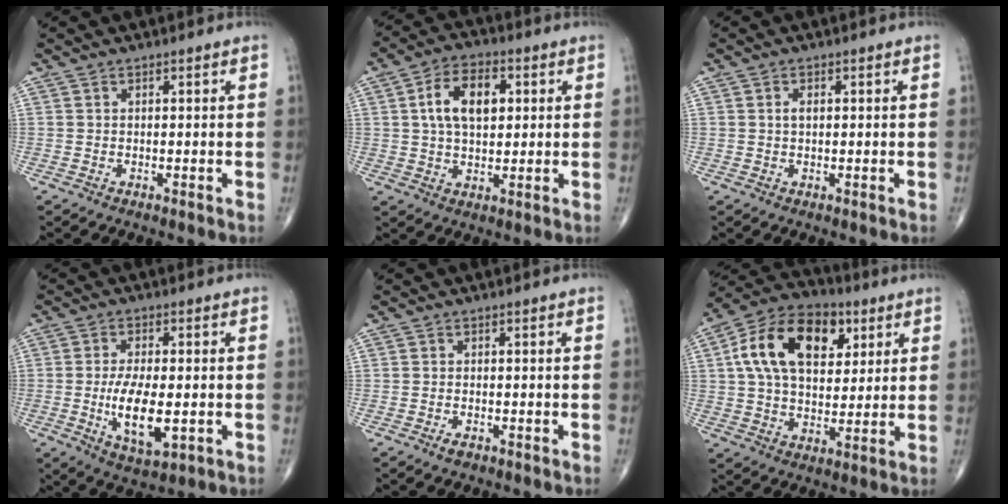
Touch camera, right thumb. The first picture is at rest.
{"total": 10.7, "force": [2.4, 6.4, 8.3], "torque": [-0.132, 0.008, 0.038]}
{"total": 1.7, "force": [0.3, 1.0, 1.3], "torque": [-0.025, 0.004, 0.006]}
{"total": 10.4, "force": [-1.9, 4.4, 9.2], "torque": [-0.162, -0.010, -0.028]}
{"total": 1.5, "force": [-1.0, 0.7, 0.9], "torque": [-0.018, 0.002, -0.017]}
{"total": 18.8, "force": [5.8, 11.8, 13.5], "torque": [-0.209, 0.003, 0.091]}